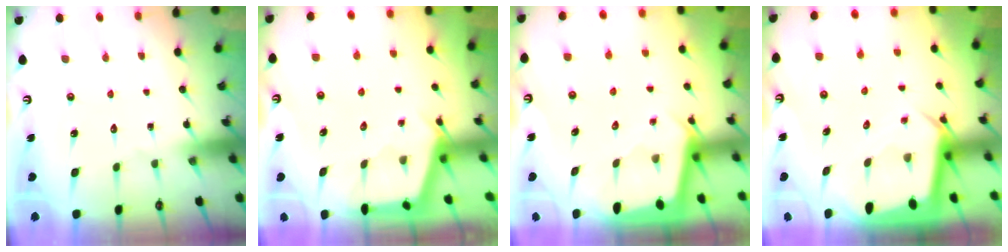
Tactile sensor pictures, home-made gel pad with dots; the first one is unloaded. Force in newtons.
{"total": 2.6, "press": 2.6, "slide": 0.3}
{"total": 2.1, "press": 2.1, "slide": 0.2}
{"total": 3.5, "press": 3.5, "slide": 0.3}